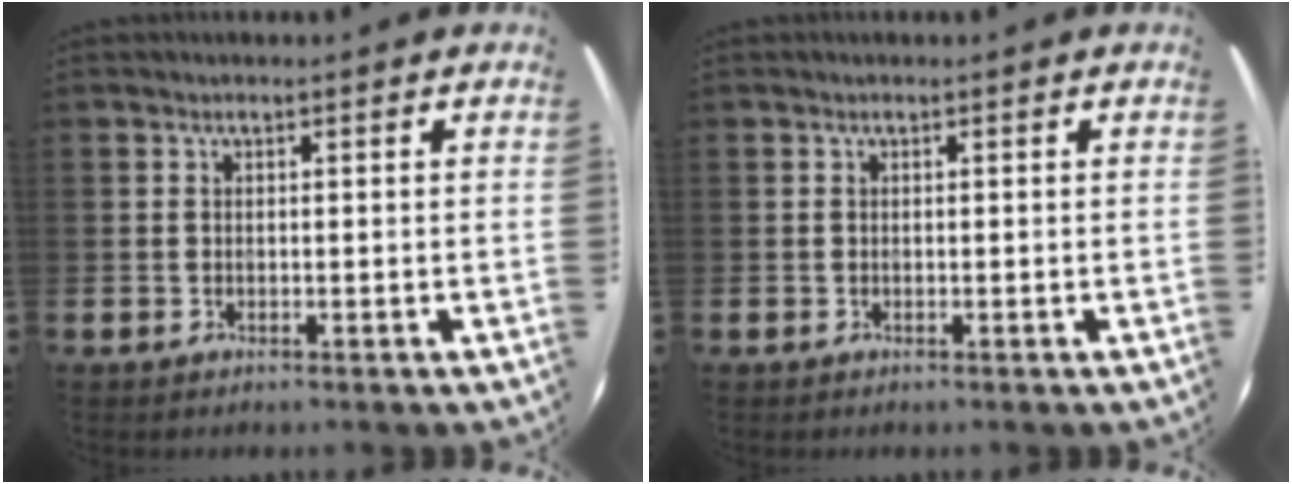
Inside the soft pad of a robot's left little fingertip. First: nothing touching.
{"total": 0.0}